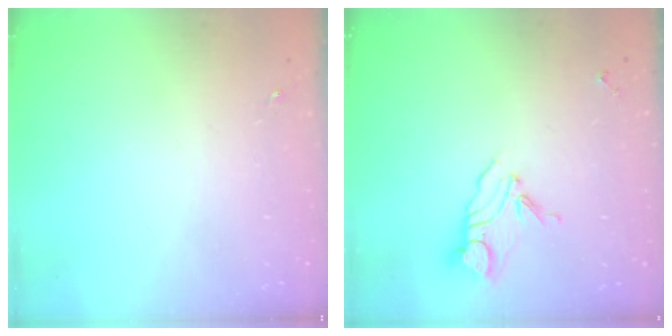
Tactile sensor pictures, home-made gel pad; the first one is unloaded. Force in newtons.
{"total": 8.5, "press": 8.4, "slide": 0.9}